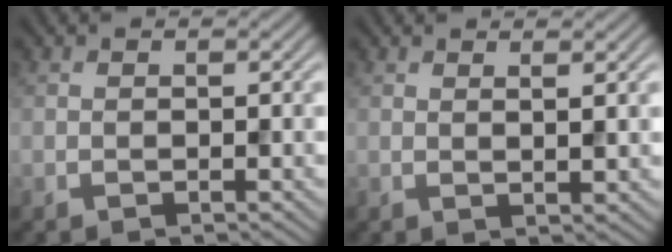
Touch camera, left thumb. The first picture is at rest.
{"total": 1.8, "force": [0.9, 0.3, 1.5], "torque": [-0.025, 0.003, 0.013]}